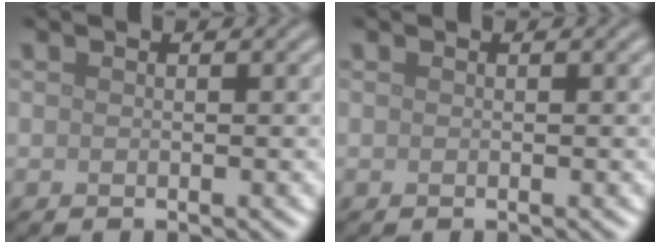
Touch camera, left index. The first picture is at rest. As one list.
[{"total": 0.0}]